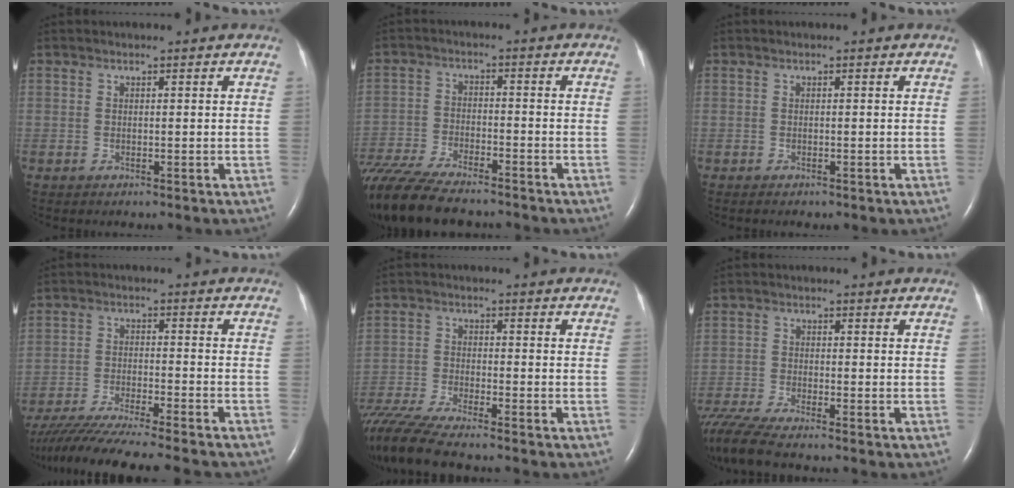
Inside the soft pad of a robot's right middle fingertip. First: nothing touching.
{"total": 15.0, "force": [-12.7, 2.9, 7.4], "torque": [-0.149, -0.028, -0.208]}
{"total": 0.6, "force": [-0.4, 0.2, 0.3], "torque": [-0.009, -0.002, -0.001]}
{"total": 18.7, "force": [-16.6, 0.1, 8.7], "torque": [-0.158, -0.043, -0.257]}
{"total": 10.6, "force": [-9.3, -0.1, 5.0], "torque": [-0.096, -0.026, -0.164]}
{"total": 8.1, "force": [-7.2, -0.2, 3.7], "torque": [-0.077, -0.022, -0.131]}